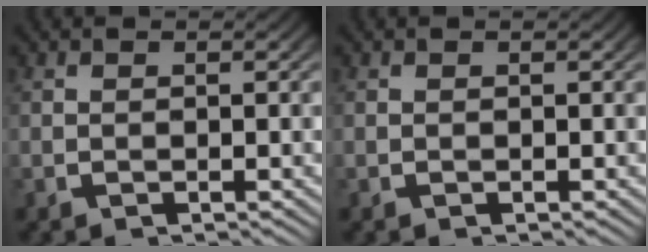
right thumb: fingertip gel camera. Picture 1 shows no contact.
{"total": 0.0}